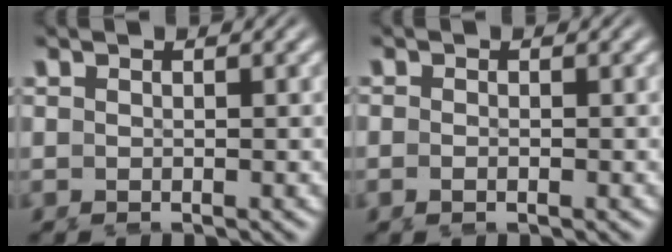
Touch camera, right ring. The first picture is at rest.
{"total": 1.1, "force": [-0.5, 0.8, 0.5], "torque": [-0.020, -0.002, -0.016]}